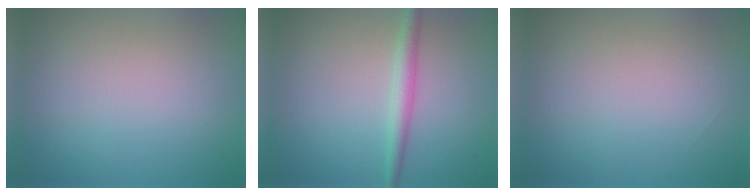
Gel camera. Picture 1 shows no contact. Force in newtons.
{"total": 2.2, "press": 2.2, "slide": 0.0}
{"total": 0.0}